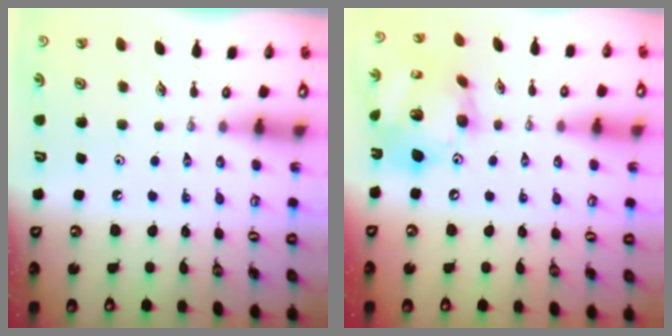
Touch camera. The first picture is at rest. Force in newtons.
{"total": 17.2, "press": 17.1, "slide": 1.9}